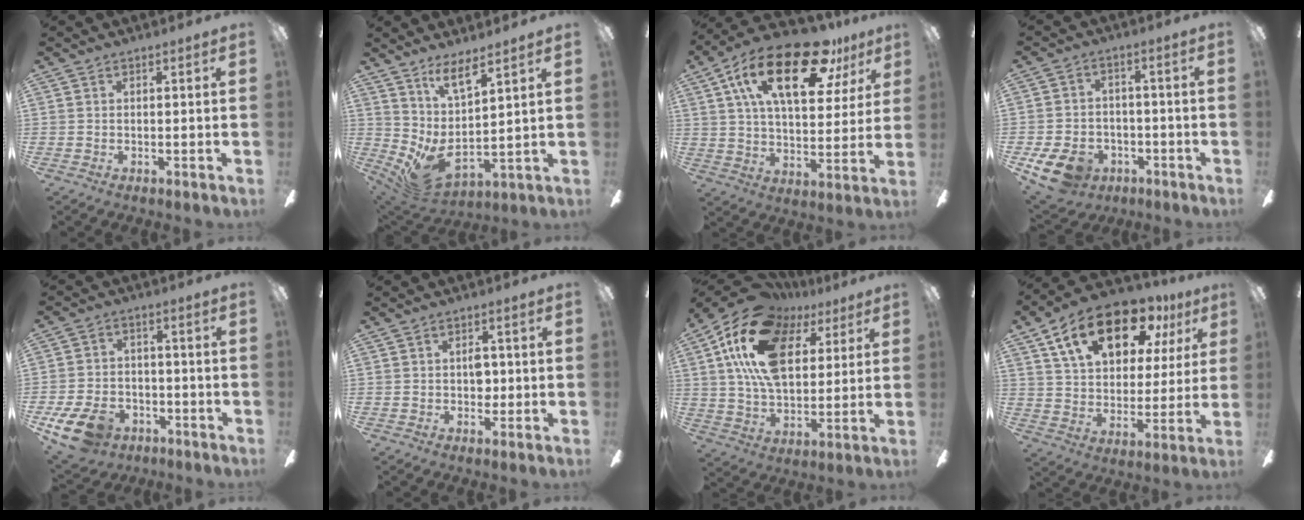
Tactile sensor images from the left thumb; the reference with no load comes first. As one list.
[{"total": 10.7, "force": [3.8, 3.7, 9.4], "torque": [-0.186, -0.043, 0.067]}, {"total": 24.0, "force": [12.7, 10.4, 17.6], "torque": [-0.288, -0.040, 0.208]}, {"total": 9.9, "force": [-5.6, 6.6, 4.8], "torque": [-0.119, 0.035, -0.105]}, {"total": 11.5, "force": [-6.8, 6.9, 6.2], "torque": [-0.140, 0.038, -0.126]}, {"total": 3.6, "force": [0.3, 2.3, 2.7], "torque": [-0.044, 0.005, 0.002]}, {"total": 22.5, "force": [9.6, 13.4, 15.3], "torque": [-0.302, -0.021, 0.167]}, {"total": 19.8, "force": [11.4, 10.9, 12.0], "torque": [-0.200, -0.043, 0.197]}]